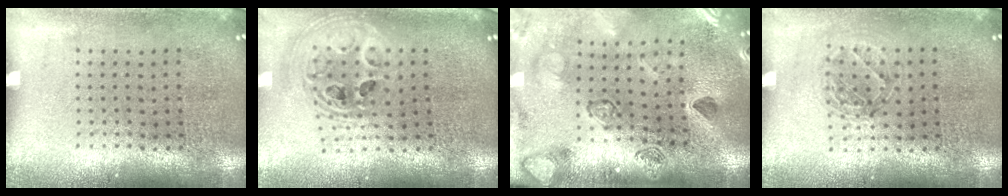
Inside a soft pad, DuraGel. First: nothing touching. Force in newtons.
{"total": 2.4, "press": 1.9, "slide": 1.4}
{"total": 2.3, "press": 2.3, "slide": 0.3}
{"total": 1.2, "press": 1.0, "slide": 0.5}